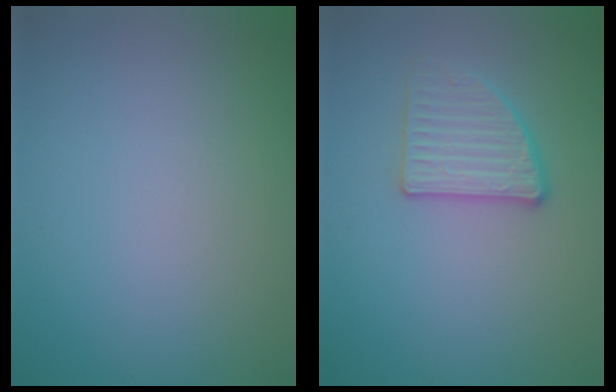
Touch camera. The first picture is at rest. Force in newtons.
{"total": 2.8, "press": 2.7, "slide": 0.6}